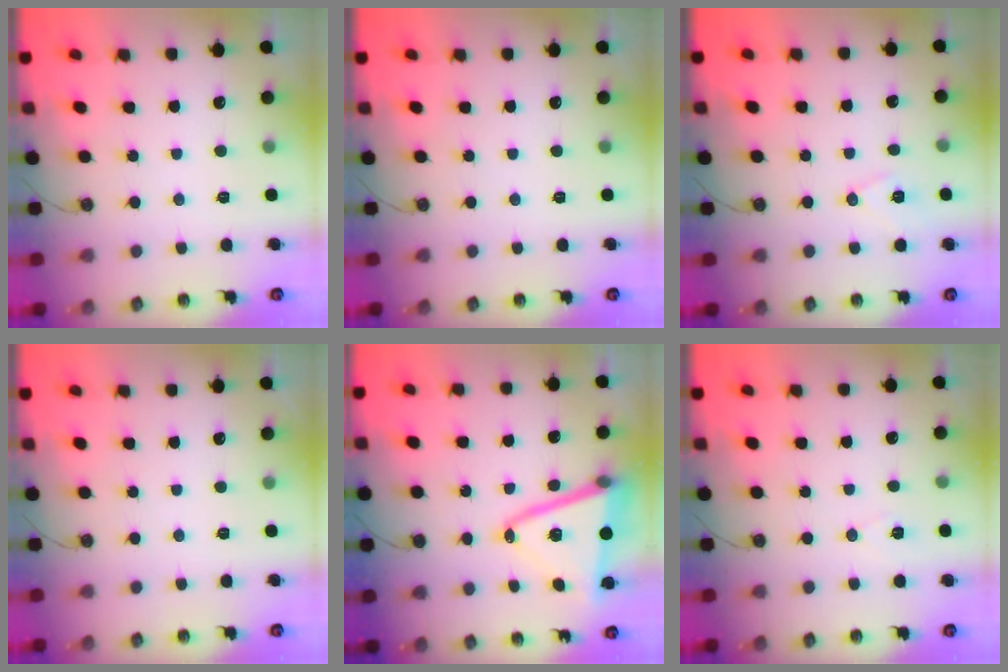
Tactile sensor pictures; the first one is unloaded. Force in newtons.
{"total": 0.0}
{"total": 7.6, "press": 6.7, "slide": 3.7}
{"total": 0.0}
{"total": 16.9, "press": 16.7, "slide": 2.4}
{"total": 5.1, "press": 2.6, "slide": 4.4}